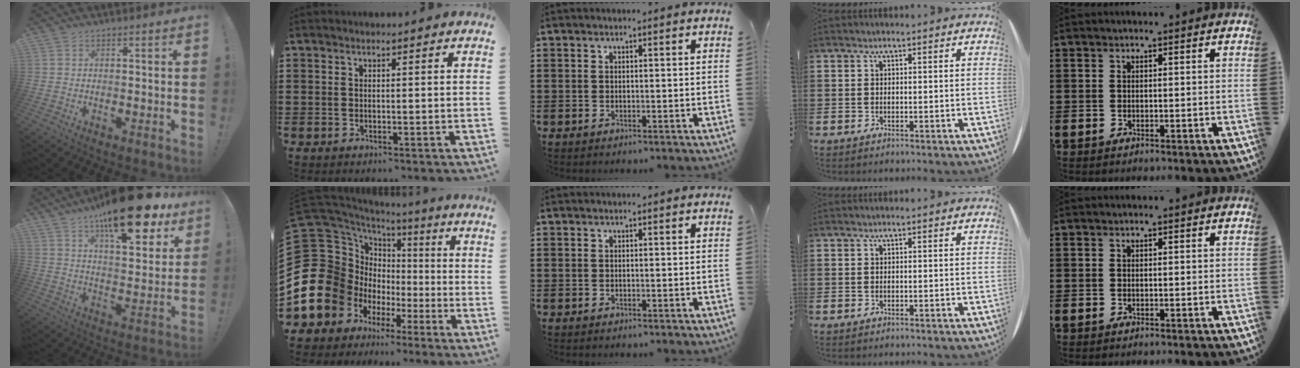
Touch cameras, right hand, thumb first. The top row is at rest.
{"thumb": {"total": 22.6, "force": [15.0, 7.5, 15.1], "torque": [-0.222, -0.099, 0.245]}, "index": {"total": 20.8, "force": [-4.7, 18.0, 9.4], "torque": [-0.242, -0.017, -0.041]}}